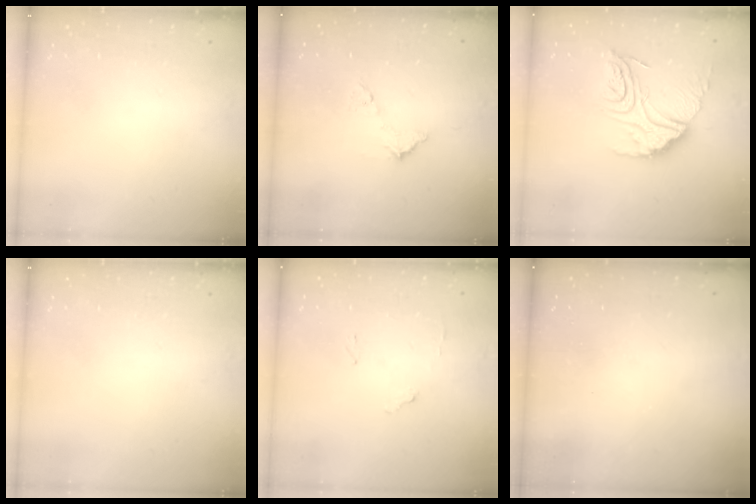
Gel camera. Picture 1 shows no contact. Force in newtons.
{"total": 6.8, "press": 6.8, "slide": 0.3}
{"total": 17.3, "press": 17.2, "slide": 1.4}
{"total": 0.0}
{"total": 7.5, "press": 7.5, "slide": 0.5}
{"total": 2.9, "press": 2.9, "slide": 0.3}